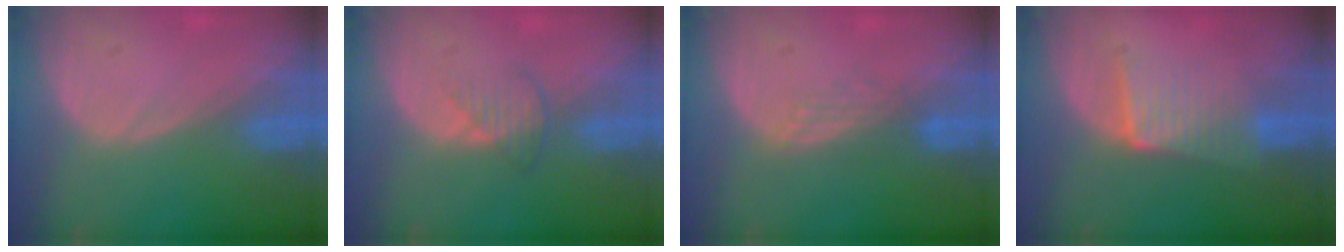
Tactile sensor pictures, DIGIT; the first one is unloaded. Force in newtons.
{"total": 3.0, "press": 2.8, "slide": 1.1}
{"total": 2.9, "press": 2.4, "slide": 1.6}
{"total": 6.7, "press": 5.9, "slide": 3.2}